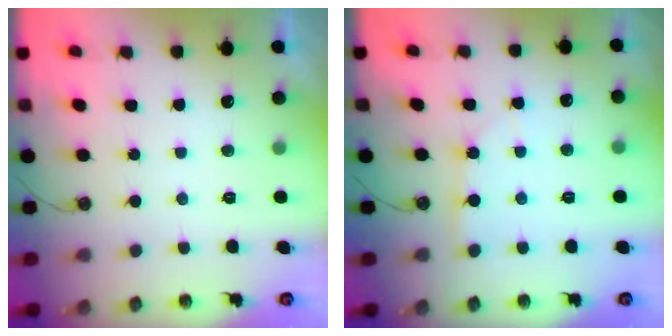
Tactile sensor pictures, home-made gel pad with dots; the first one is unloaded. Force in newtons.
{"total": 2.3, "press": 2.3, "slide": 0.3}